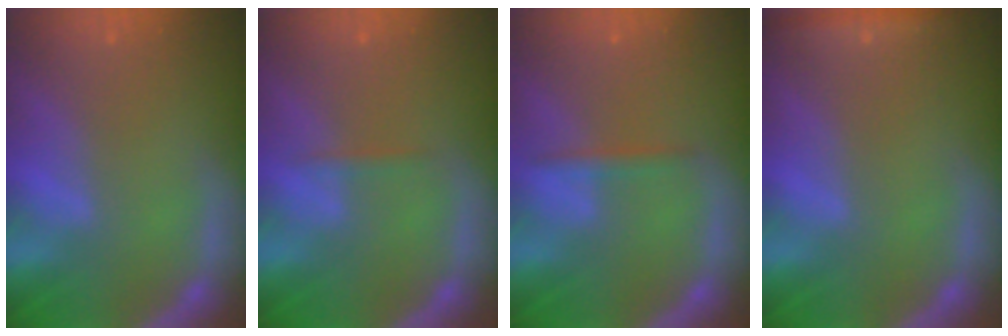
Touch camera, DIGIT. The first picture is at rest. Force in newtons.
{"total": 0.9}
{"total": 1.4}
{"total": 1.9}